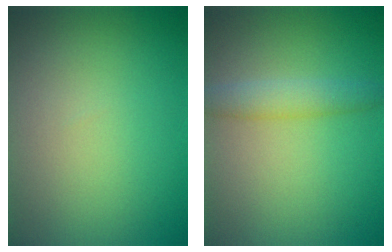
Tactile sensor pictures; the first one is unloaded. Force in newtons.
{"total": 2.5, "press": 2.5, "slide": 0.1}